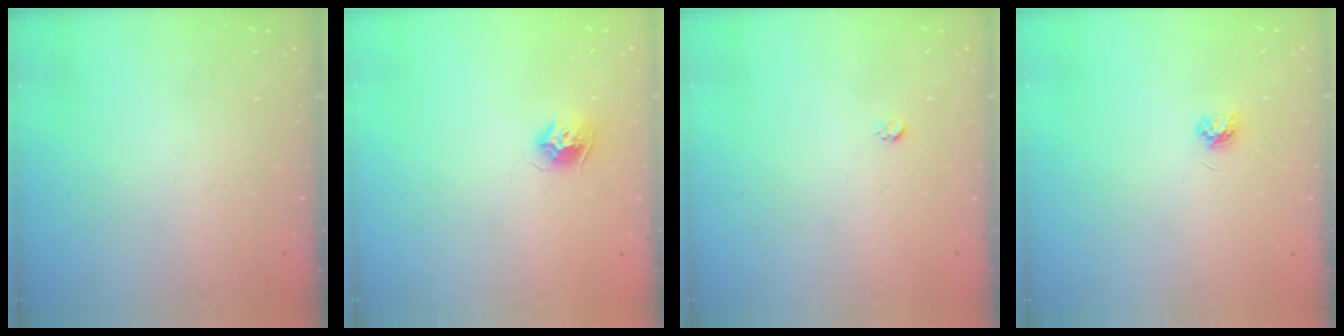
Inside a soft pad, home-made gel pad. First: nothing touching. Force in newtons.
{"total": 8.0, "press": 7.9, "slide": 0.5}
{"total": 2.7, "press": 2.7, "slide": 0.3}
{"total": 3.9, "press": 3.9, "slide": 0.5}